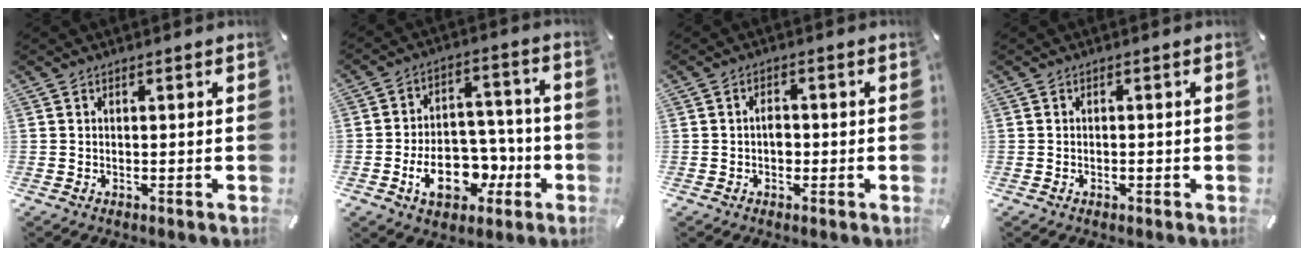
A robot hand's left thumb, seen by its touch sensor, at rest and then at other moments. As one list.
[{"total": 14.7, "force": [-5.1, 10.1, 9.4], "torque": [-0.153, 0.023, -0.080]}, {"total": 2.6, "force": [-0.5, 1.8, 1.9], "torque": [-0.036, 0.006, -0.011]}, {"total": 1.0, "force": [-0.5, 0.5, 0.7], "torque": [-0.014, -0.001, -0.010]}]